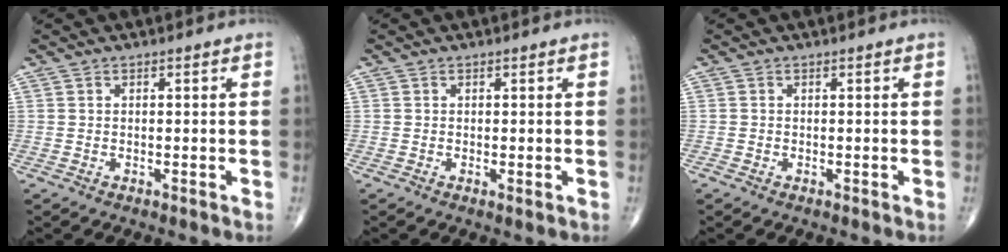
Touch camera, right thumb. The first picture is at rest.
{"total": 0.6, "force": [-0.1, 0.1, 0.6], "torque": [-0.014, -0.003, -0.004]}
{"total": 0.0}